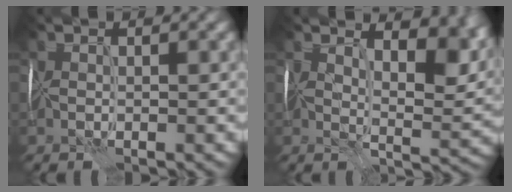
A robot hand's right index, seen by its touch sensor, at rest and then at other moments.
{"total": 9.3, "force": [5.4, 3.7, 6.7], "torque": [-0.094, 0.005, 0.075]}